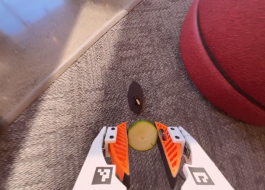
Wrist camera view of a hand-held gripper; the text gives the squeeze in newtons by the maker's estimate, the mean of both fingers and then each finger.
{"total": 9.1, "left": 9.1, "right": 9.0}